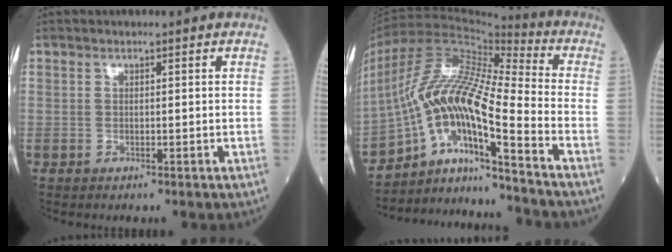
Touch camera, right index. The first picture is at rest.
{"total": 16.4, "force": [-9.2, 1.0, 13.5], "torque": [-0.266, 0.008, -0.163]}